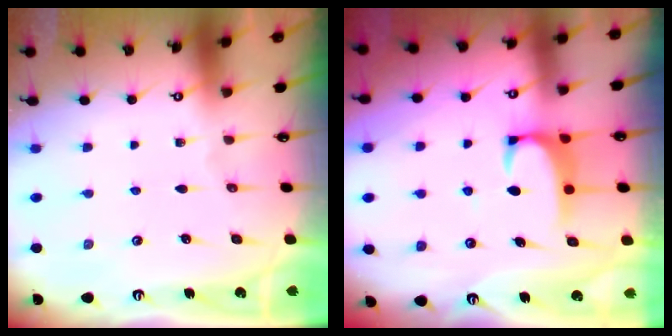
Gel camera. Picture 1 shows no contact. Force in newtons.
{"total": 2.0, "press": 2.0, "slide": 0.3}